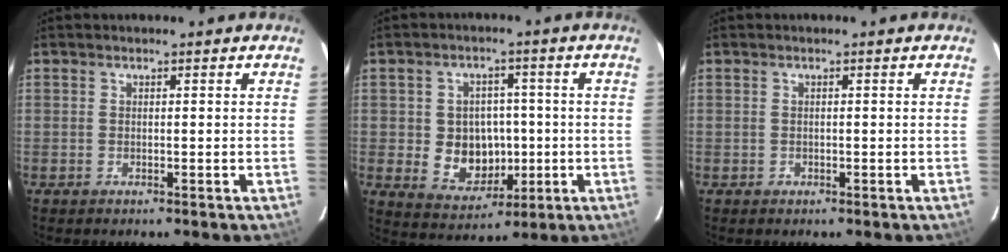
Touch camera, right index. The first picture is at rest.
{"total": 9.6, "force": [-1.2, 8.1, 4.9], "torque": [-0.111, 0.007, 0.000]}
{"total": 0.5, "force": [-0.2, 0.5, 0.1], "torque": [0.003, 0.001, 0.001]}